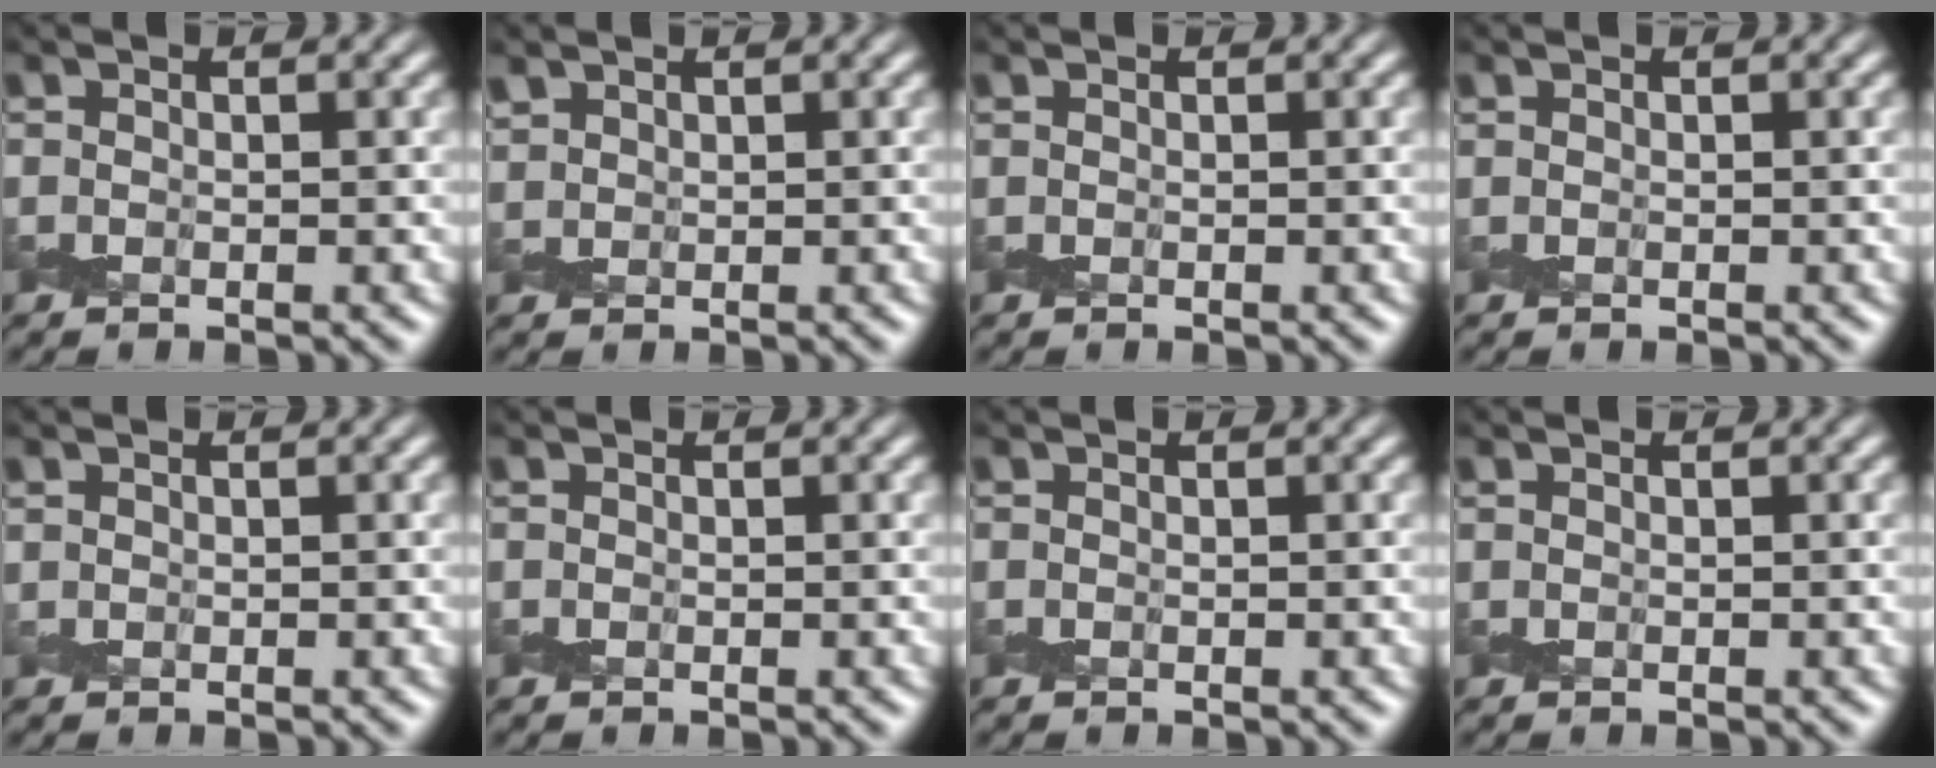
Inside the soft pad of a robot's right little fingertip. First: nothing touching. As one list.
[{"total": 1.1, "force": [1.1, 0.3, -0.1], "torque": [-0.003, 0.001, 0.024]}, {"total": 0.0}, {"total": 0.0}, {"total": 0.0}, {"total": 0.0}, {"total": 0.0}, {"total": 0.0}]